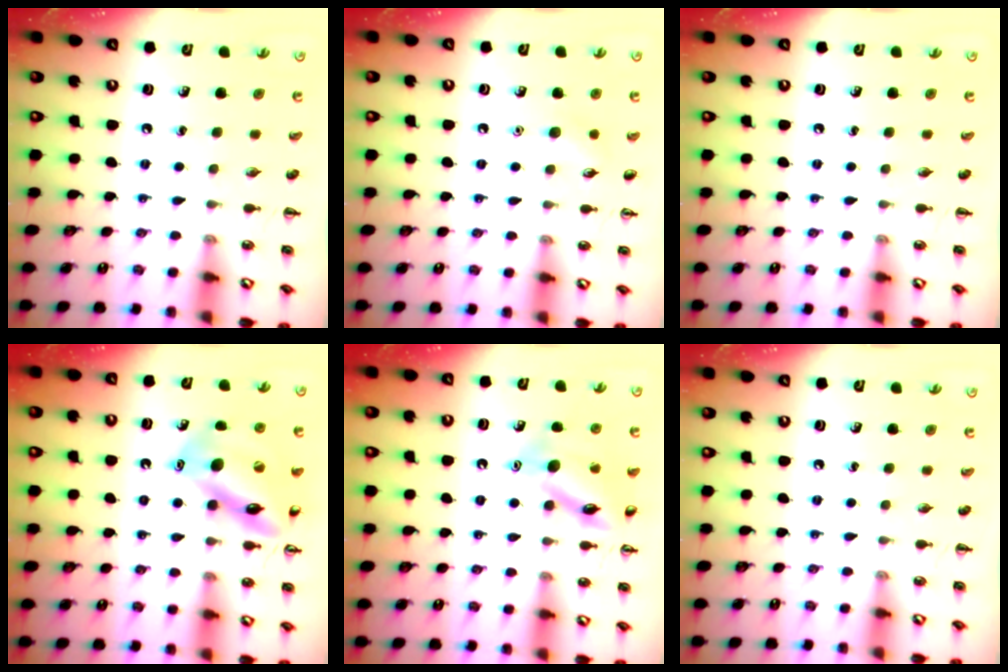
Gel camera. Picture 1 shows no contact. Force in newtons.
{"total": 5.7, "press": 5.4, "slide": 1.8}
{"total": 0.0}
{"total": 14.8, "press": 14.7, "slide": 1.8}
{"total": 13.4, "press": 13.4, "slide": 1.1}
{"total": 0.0}